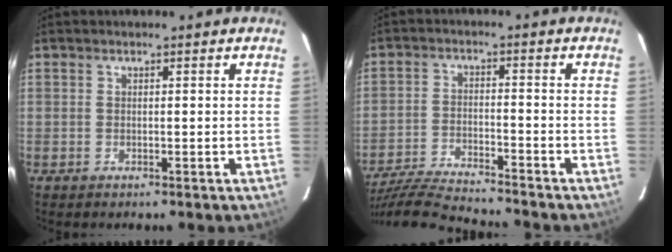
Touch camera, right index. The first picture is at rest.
{"total": 15.8, "force": [-14.4, 1.1, 6.3], "torque": [-0.146, -0.020, -0.249]}